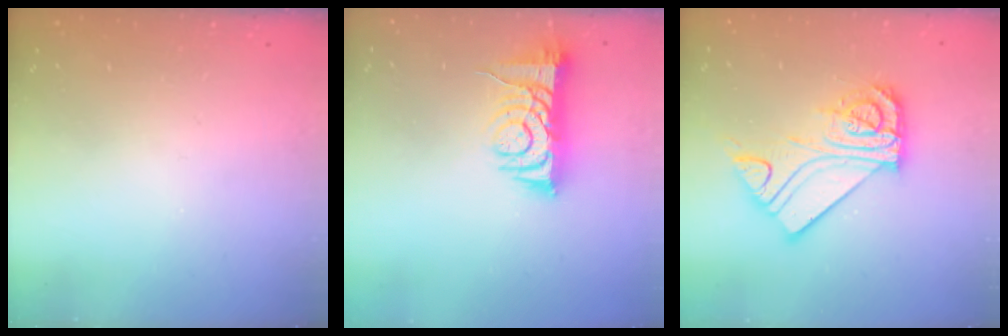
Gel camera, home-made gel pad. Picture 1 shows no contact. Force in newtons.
{"total": 8.4, "press": 8.3, "slide": 0.9}
{"total": 13.6, "press": 13.6, "slide": 0.7}